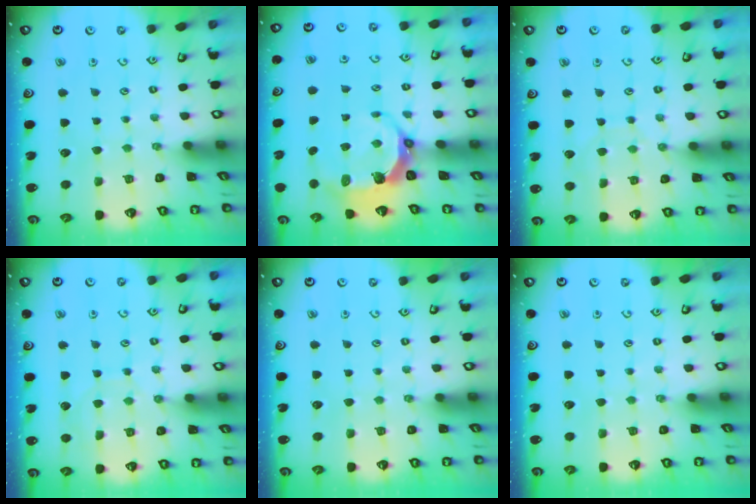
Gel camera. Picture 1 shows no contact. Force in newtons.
{"total": 8.0, "press": 6.6, "slide": 4.5}
{"total": 5.4, "press": 5.4, "slide": 0.5}
{"total": 5.8, "press": 5.8, "slide": 0.6}
{"total": 0.0}
{"total": 0.0}